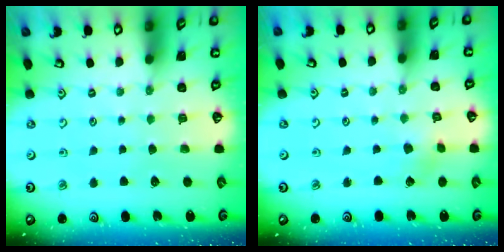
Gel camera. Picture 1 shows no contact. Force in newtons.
{"total": 1.9, "press": 1.9, "slide": 0.2}